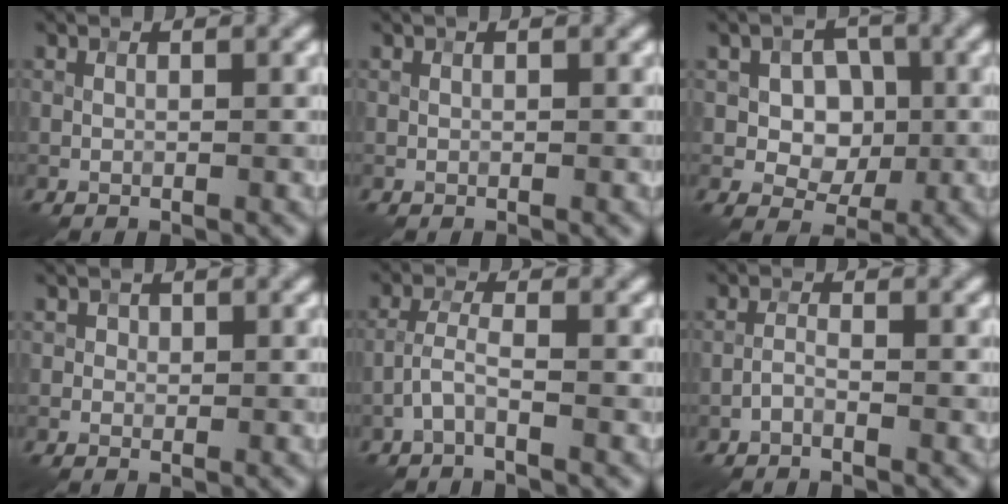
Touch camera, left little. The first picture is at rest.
{"total": 0.0}
{"total": 5.7, "force": [0.5, 4.5, 3.5], "torque": [-0.041, 0.008, -0.011]}
{"total": 0.6, "force": [0.1, 0.6, 0.2], "torque": [0.001, -0.001, -0.001]}
{"total": 2.1, "force": [-1.2, 0.3, 1.6], "torque": [-0.036, 0.009, -0.031]}
{"total": 1.0, "force": [-0.8, 0.1, 0.6], "torque": [-0.013, 0.004, -0.018]}